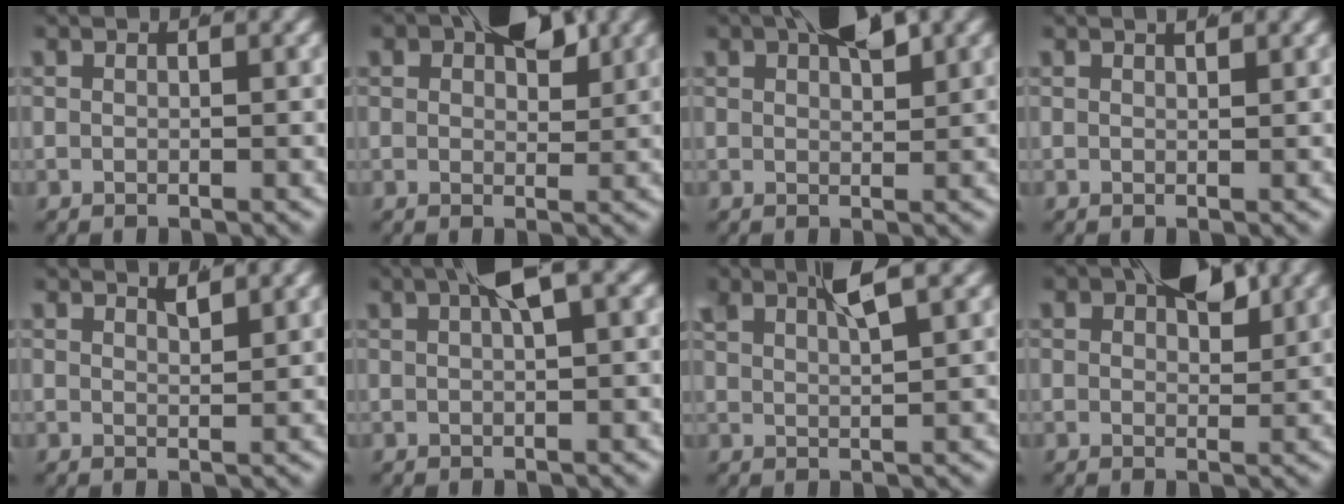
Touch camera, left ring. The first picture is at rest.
{"total": 4.1, "force": [1.8, 2.1, 3.0], "torque": [-0.039, -0.009, 0.035]}
{"total": 3.8, "force": [2.3, 1.1, 2.9], "torque": [-0.038, -0.002, 0.042]}
{"total": 0.8, "force": [0.7, -0.4, 0.3], "torque": [0.004, 0.002, 0.012]}
{"total": 1.6, "force": [1.3, -0.6, 0.6], "torque": [-0.007, -0.007, 0.028]}
{"total": 2.9, "force": [1.4, 0.0, 2.6], "torque": [-0.037, 0.008, 0.025]}
{"total": 3.0, "force": [2.3, -0.4, 1.9], "torque": [-0.031, 0.000, 0.048]}
{"total": 3.8, "force": [1.9, 1.7, 2.8], "torque": [-0.035, -0.009, 0.037]}